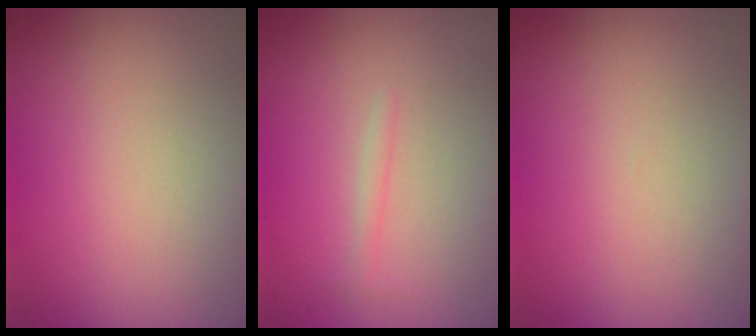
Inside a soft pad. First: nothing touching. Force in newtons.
{"total": 0.8, "press": 0.8, "slide": 0.0}
{"total": 0.0}